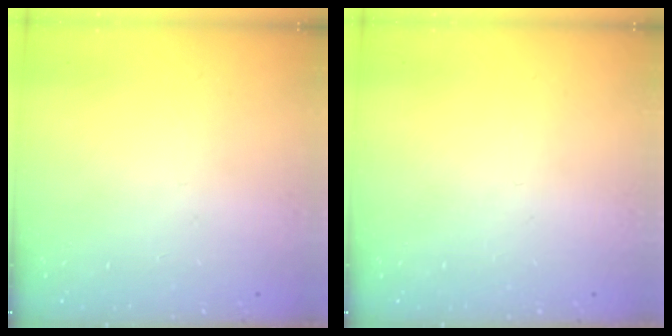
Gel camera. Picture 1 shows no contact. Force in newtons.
{"total": 0.0}